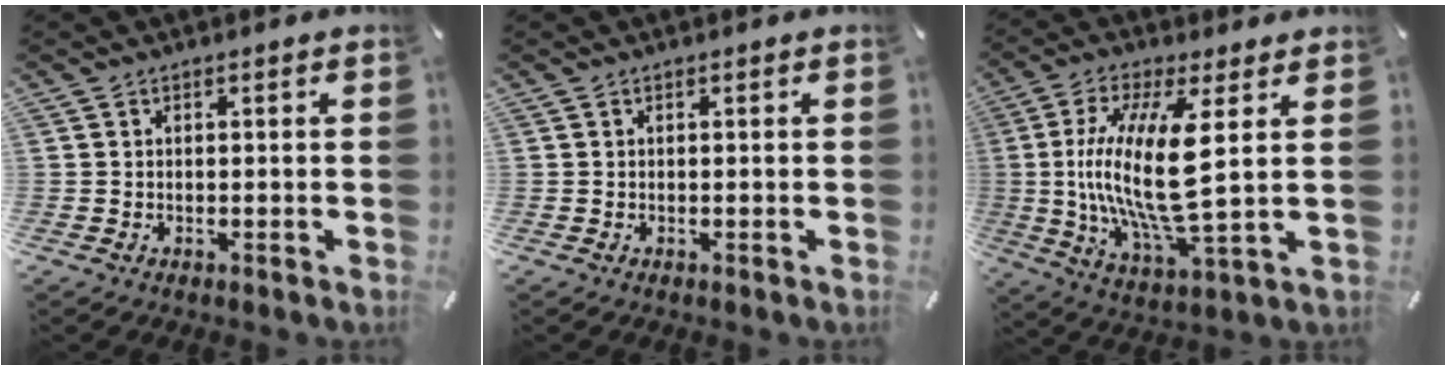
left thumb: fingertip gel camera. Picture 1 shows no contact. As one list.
[{"total": 0.0}, {"total": 19.2, "force": [2.0, 5.0, 18.4], "torque": [-0.396, -0.023, 0.020]}]